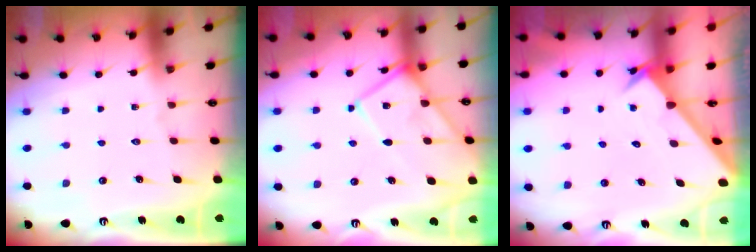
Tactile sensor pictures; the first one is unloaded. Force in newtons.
{"total": 11.1, "press": 11.1, "slide": 1.0}
{"total": 2.8, "press": 2.8, "slide": 0.2}